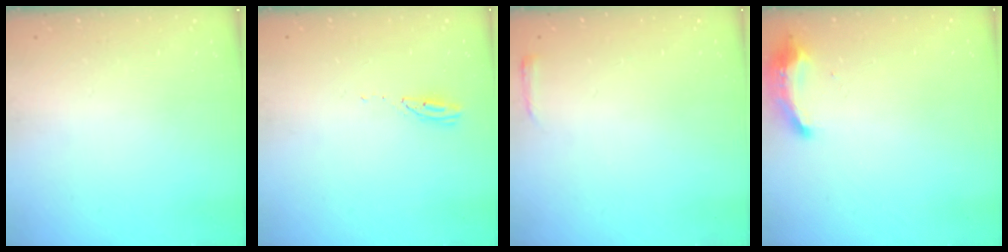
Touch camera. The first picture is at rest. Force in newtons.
{"total": 2.9, "press": 2.8, "slide": 0.4}
{"total": 2.4, "press": 2.3, "slide": 0.6}
{"total": 9.2, "press": 9.2, "slide": 0.7}